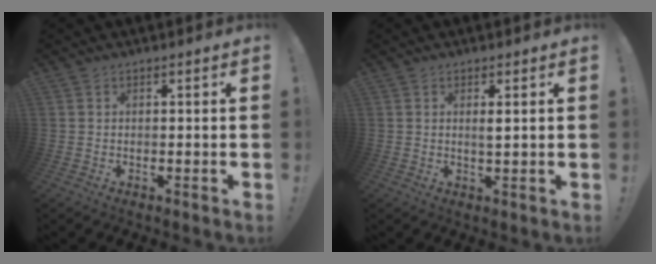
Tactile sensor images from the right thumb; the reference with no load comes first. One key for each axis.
{"total": 1.7, "fx": 0.7, "fy": 0.1, "fz": 1.6, "tx": -0.020, "ty": -0.007, "tz": 0.008}